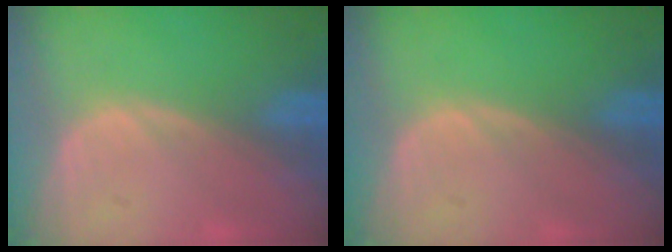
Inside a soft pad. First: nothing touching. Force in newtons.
{"total": 0.0}